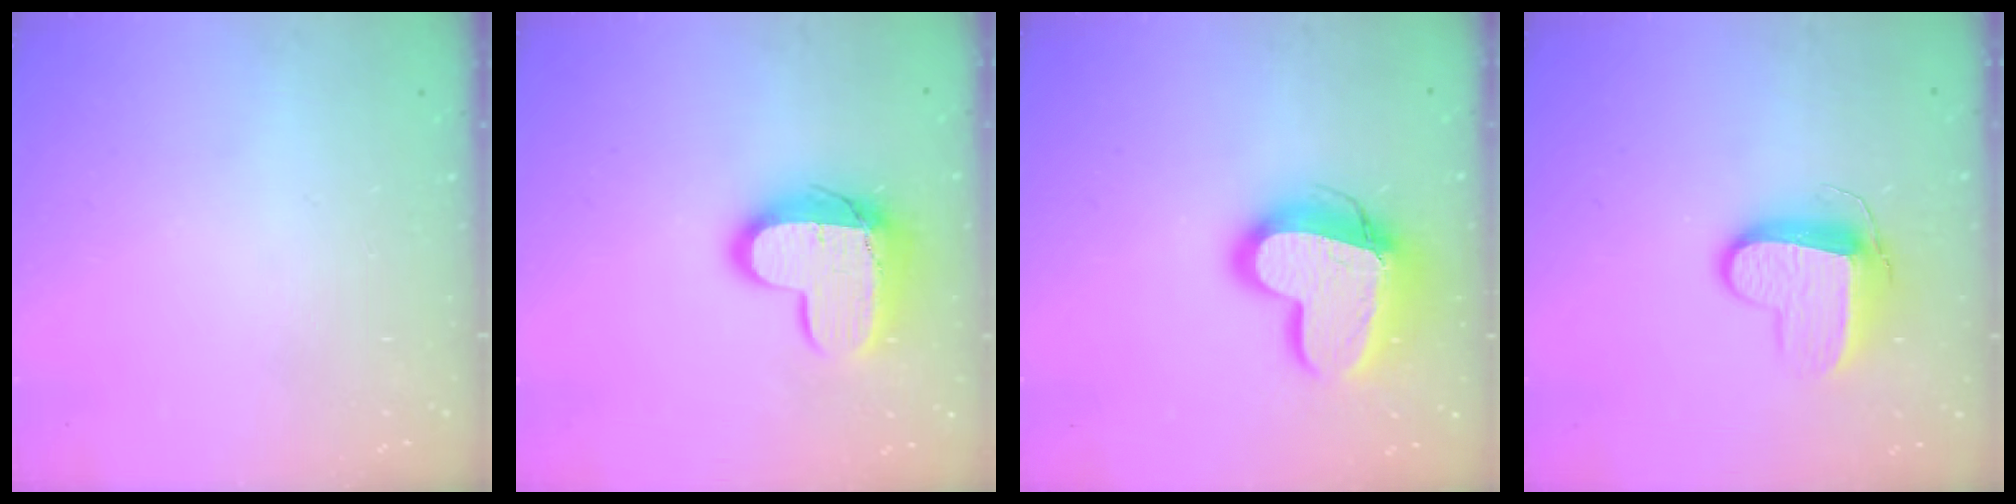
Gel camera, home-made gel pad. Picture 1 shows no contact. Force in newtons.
{"total": 14.1, "press": 14.1, "slide": 1.1}
{"total": 16.8, "press": 16.7, "slide": 1.8}
{"total": 10.5, "press": 10.5, "slide": 0.8}